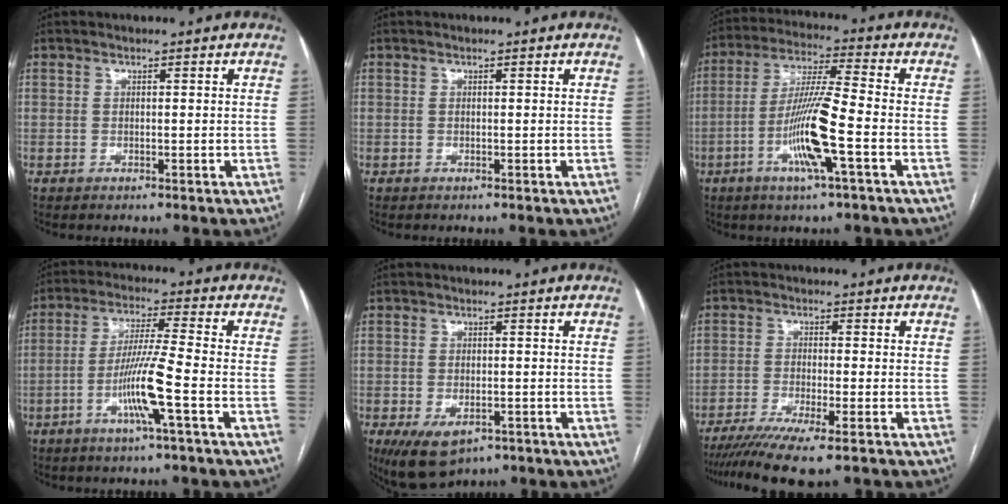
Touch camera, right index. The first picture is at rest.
{"total": 0.0}
{"total": 11.7, "force": [-4.0, 0.1, 11.0], "torque": [-0.219, -0.004, -0.079]}
{"total": 9.0, "force": [-3.4, -1.0, 8.3], "torque": [-0.164, -0.005, -0.068]}
{"total": 7.1, "force": [-4.0, 3.7, 4.7], "torque": [-0.083, -0.010, -0.056]}
{"total": 10.5, "force": [-7.9, 0.4, 6.9], "torque": [-0.110, -0.019, -0.125]}